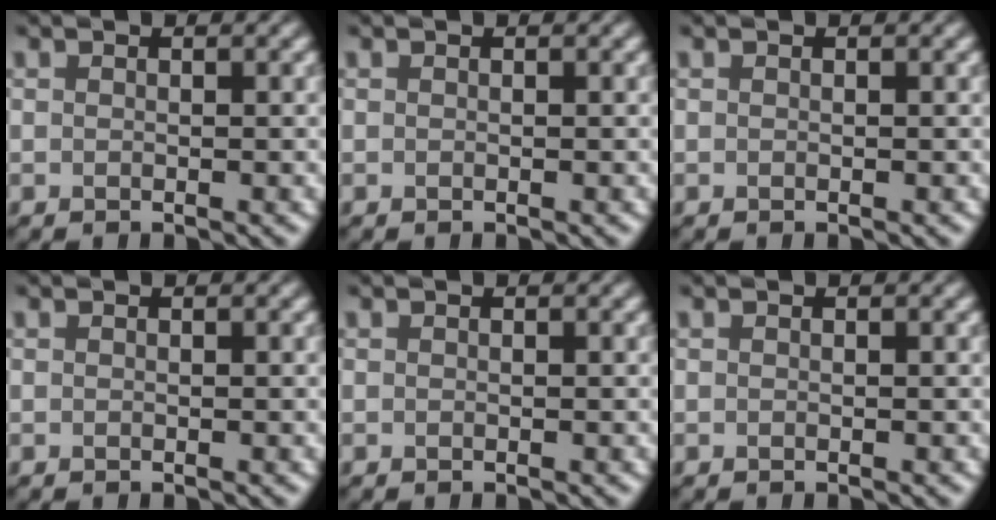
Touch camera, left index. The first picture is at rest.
{"total": 0.0}
{"total": 0.0}
{"total": 0.0}
{"total": 0.0}
{"total": 0.0}